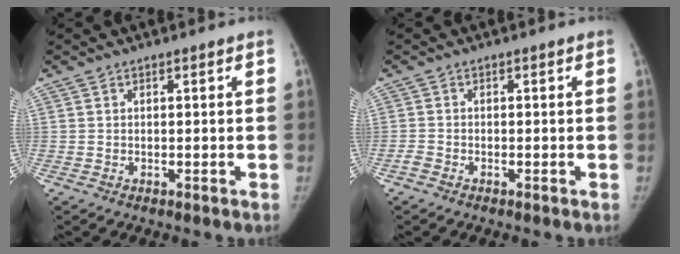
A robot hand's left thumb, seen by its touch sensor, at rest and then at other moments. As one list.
[{"total": 1.1, "force": [-0.8, 0.6, 0.4], "torque": [-0.013, -0.001, -0.021]}]